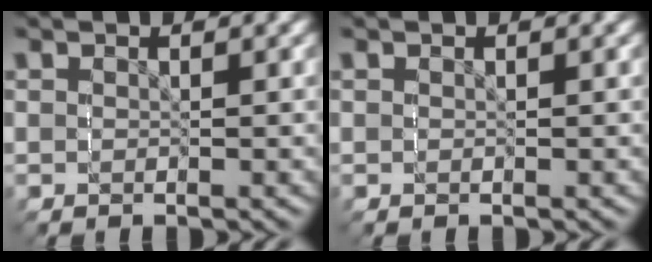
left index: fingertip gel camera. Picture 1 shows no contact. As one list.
[{"total": 0.0}]